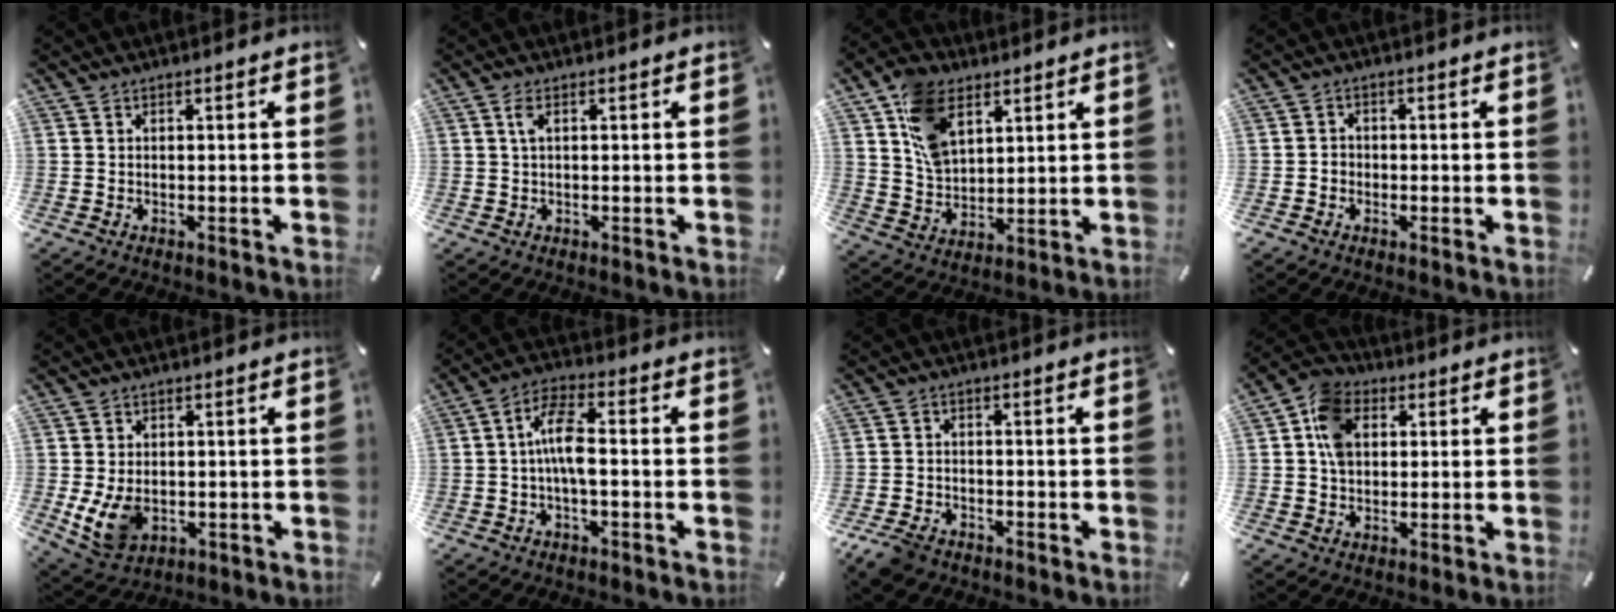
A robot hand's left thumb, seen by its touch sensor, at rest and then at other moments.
{"total": 2.2, "force": [0.7, 0.5, 2.0], "torque": [-0.041, 0.005, 0.011]}
{"total": 11.4, "force": [5.9, 7.5, 6.3], "torque": [-0.131, -0.009, 0.113]}
{"total": 1.7, "force": [-0.8, 1.5, 0.4], "torque": [-0.009, 0.008, -0.017]}
{"total": 7.3, "force": [-0.5, 5.8, 4.4], "torque": [-0.093, -0.001, -0.007]}
{"total": 8.7, "force": [-1.1, 3.2, 8.0], "torque": [-0.161, 0.008, -0.021]}
{"total": 4.7, "force": [-3.6, 2.5, 1.6], "torque": [-0.050, 0.012, -0.071]}
{"total": 9.0, "force": [1.9, 7.2, 5.2], "torque": [-0.099, 0.014, 0.038]}